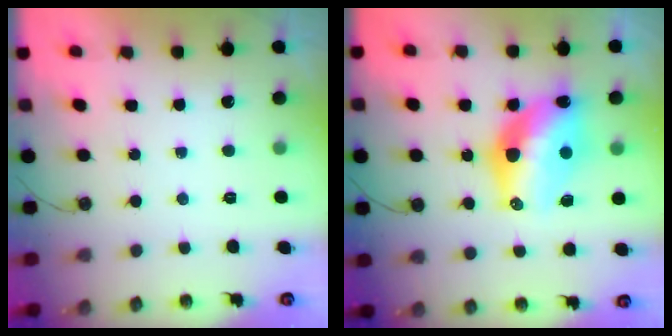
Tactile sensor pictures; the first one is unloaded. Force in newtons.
{"total": 15.3, "press": 15.0, "slide": 2.8}